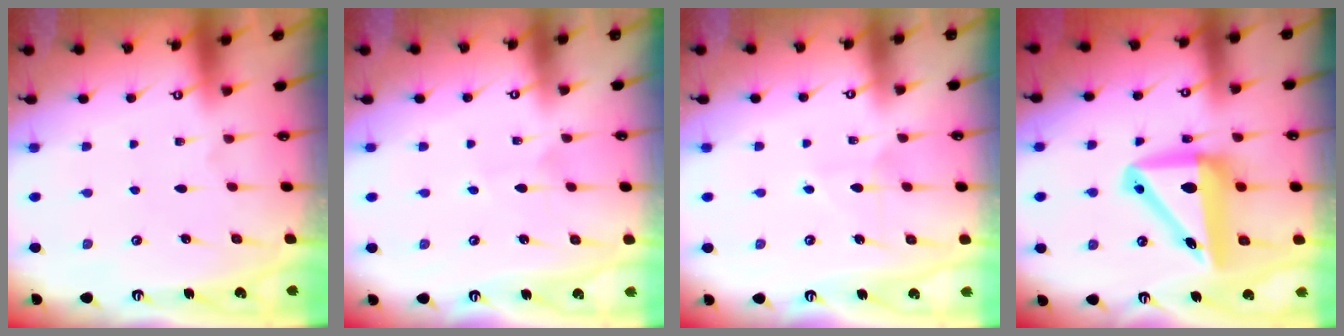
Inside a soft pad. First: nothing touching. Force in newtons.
{"total": 2.9, "press": 2.9, "slide": 0.4}
{"total": 7.4, "press": 7.4, "slide": 0.4}
{"total": 12.9, "press": 12.5, "slide": 3.4}